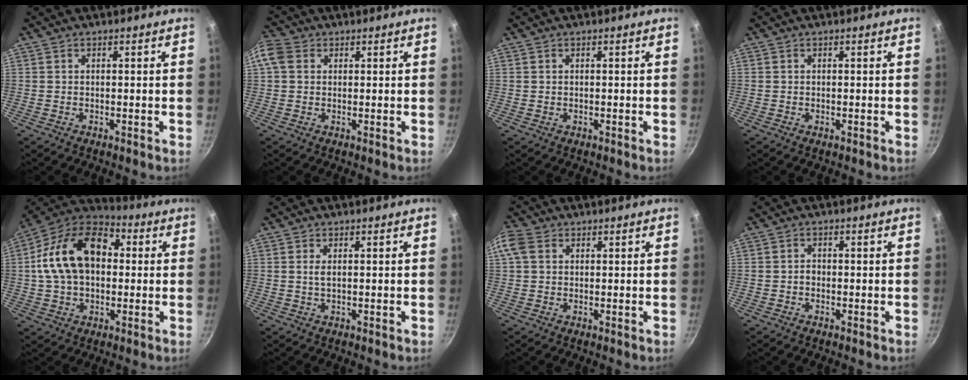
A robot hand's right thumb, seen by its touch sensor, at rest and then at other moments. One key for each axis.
{"total": 4.5, "fx": 1.2, "fy": 3.6, "fz": 2.4, "tx": -0.046, "ty": 0.007, "tz": 0.012}
{"total": 0.0}
{"total": 0.0}
{"total": 19.0, "fx": 2.1, "fy": 12.8, "fz": 13.9, "tx": -0.219, "ty": 0.036, "tz": 0.019}
{"total": 1.3, "fx": 0.3, "fy": 0.5, "fz": 1.2, "tx": -0.025, "ty": -0.001, "tz": 0.006}
{"total": 4.2, "fx": 1.3, "fy": 3.1, "fz": 2.4, "tx": -0.050, "ty": 0.009, "tz": 0.020}
{"total": 1.1, "fx": -0.3, "fy": 0.9, "fz": 0.6, "tx": -0.006, "ty": 0.005, "tz": -0.007}